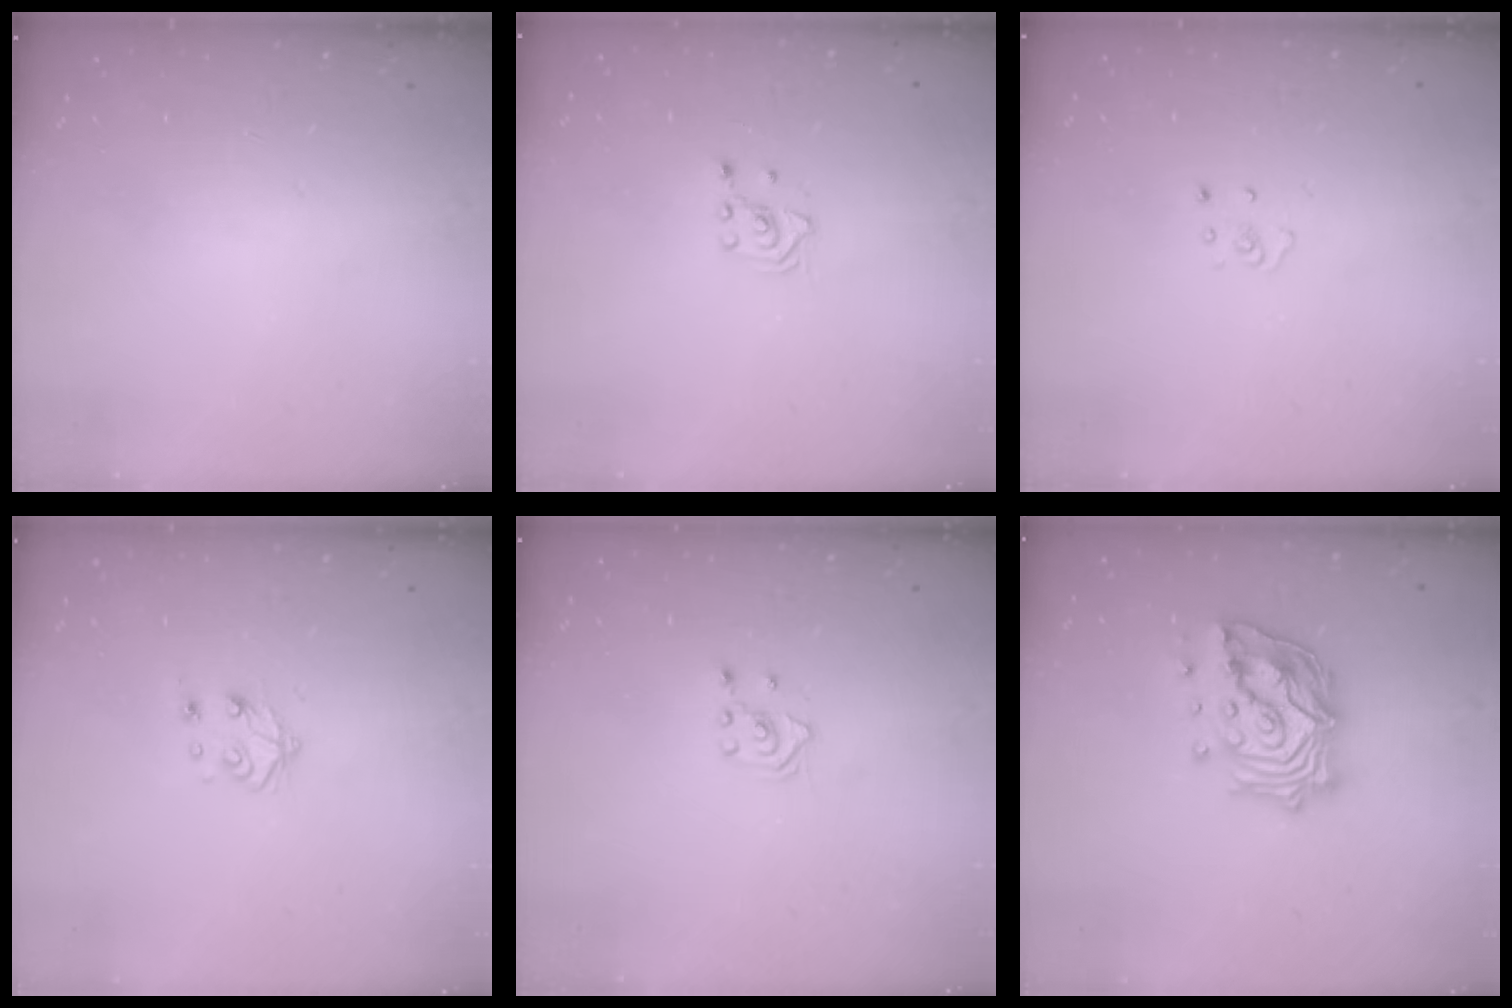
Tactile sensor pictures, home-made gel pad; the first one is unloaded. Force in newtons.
{"total": 2.1, "press": 2.1, "slide": 0.2}
{"total": 2.8, "press": 2.7, "slide": 0.3}
{"total": 6.9, "press": 6.8, "slide": 1.0}
{"total": 2.7, "press": 2.6, "slide": 0.8}
{"total": 18.9, "press": 18.8, "slide": 1.7}